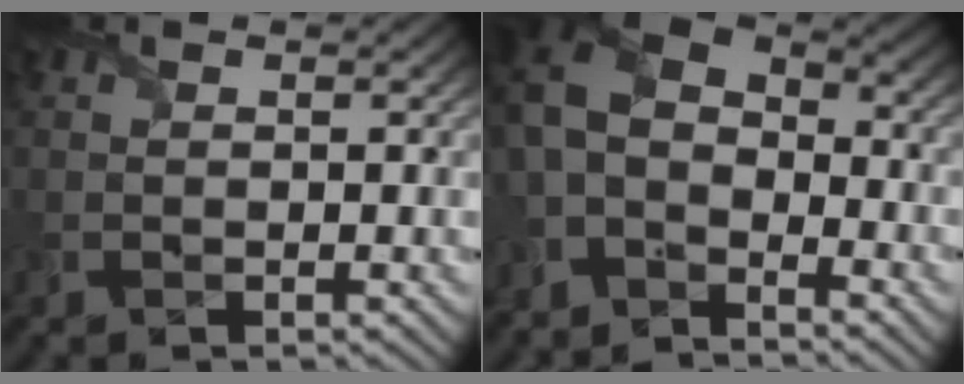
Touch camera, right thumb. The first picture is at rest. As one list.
[{"total": 7.8, "force": [-4.1, 4.6, 4.8], "torque": [-0.116, -0.006, -0.087]}]